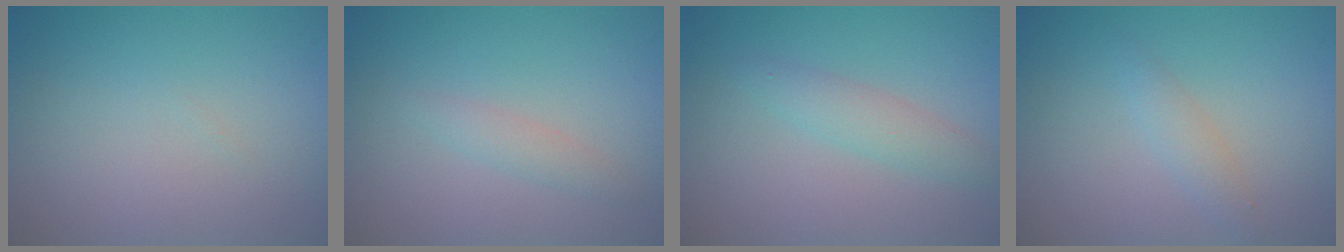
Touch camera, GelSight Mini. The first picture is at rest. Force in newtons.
{"total": 1.3, "press": 1.3, "slide": 0.0}
{"total": 2.1, "press": 2.1, "slide": 0.0}
{"total": 1.5, "press": 1.5, "slide": 0.0}